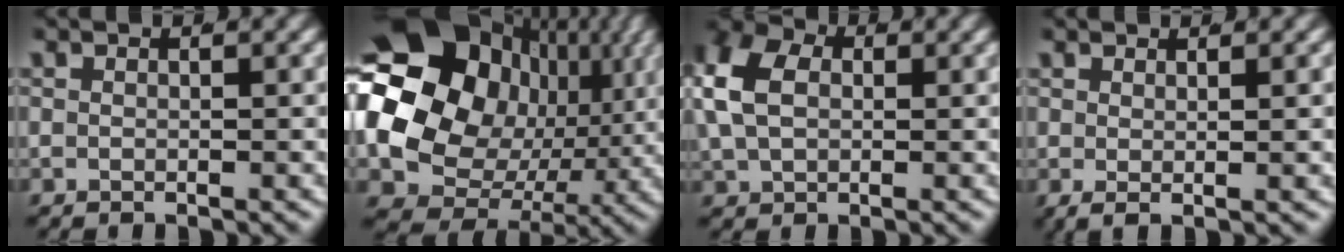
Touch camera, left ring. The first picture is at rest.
{"total": 24.4, "force": [2.4, 19.4, 14.7], "torque": [-0.276, -0.041, 0.041]}
{"total": 6.2, "force": [1.4, 4.8, 3.7], "torque": [-0.097, 0.003, 0.025]}
{"total": 1.2, "force": [0.6, -0.5, 1.0], "torque": [-0.013, -0.013, 0.020]}